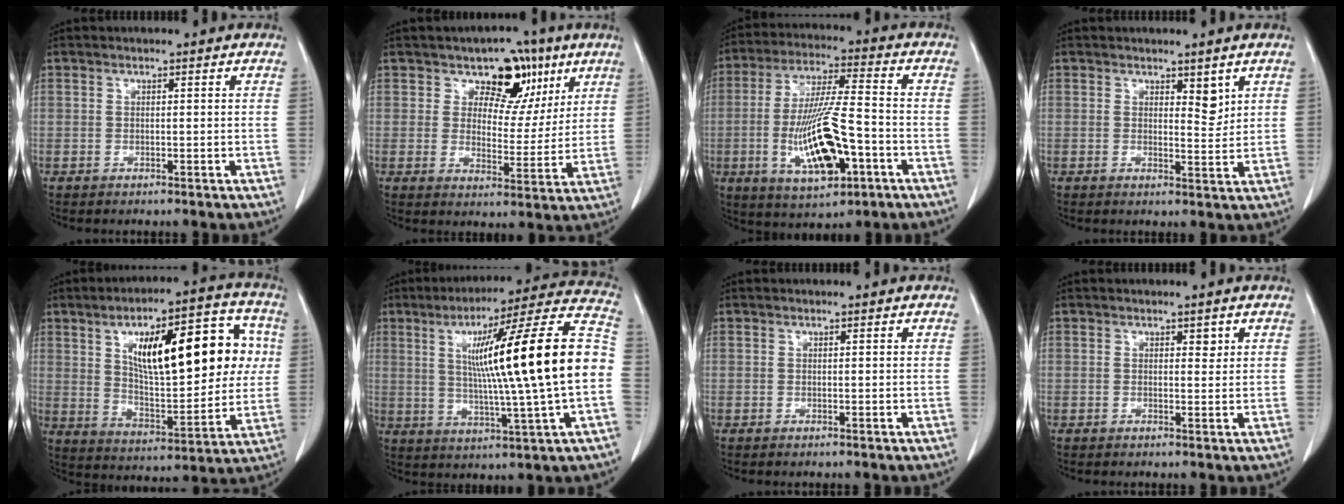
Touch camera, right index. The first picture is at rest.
{"total": 8.5, "force": [4.8, 5.5, 4.2], "torque": [-0.039, 0.005, 0.071]}
{"total": 15.2, "force": [-4.2, 4.5, 13.9], "torque": [-0.262, -0.001, -0.066]}
{"total": 2.8, "force": [1.7, 1.1, 1.9], "torque": [-0.025, -0.012, 0.029]}
{"total": 21.1, "force": [5.4, 7.2, 19.1], "torque": [-0.290, 0.031, 0.086]}
{"total": 22.7, "force": [1.3, -0.2, 22.6], "torque": [-0.321, 0.025, 0.013]}
{"total": 0.0}
{"total": 1.3, "force": [0.7, 0.7, 0.8], "torque": [-0.008, -0.004, 0.009]}